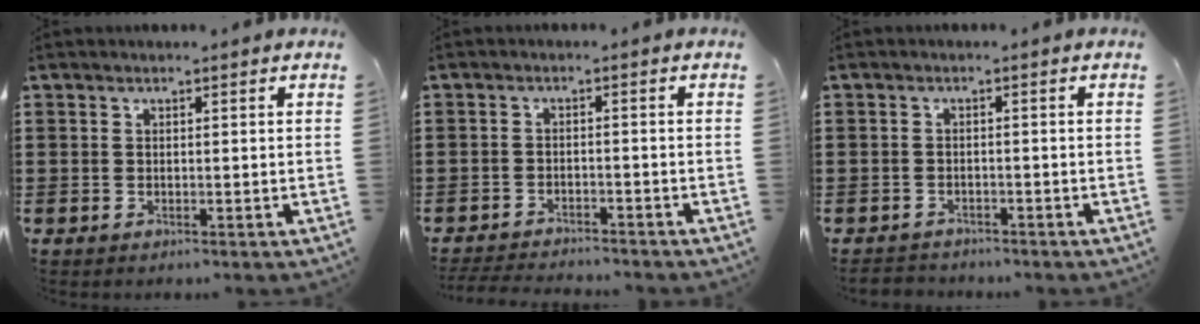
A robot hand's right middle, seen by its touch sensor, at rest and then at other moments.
{"total": 2.8, "force": [-2.8, 0.2, 0.2], "torque": [-0.015, -0.003, -0.062]}
{"total": 1.6, "force": [-1.5, 0.4, -0.2], "torque": [-0.001, 0.000, -0.036]}